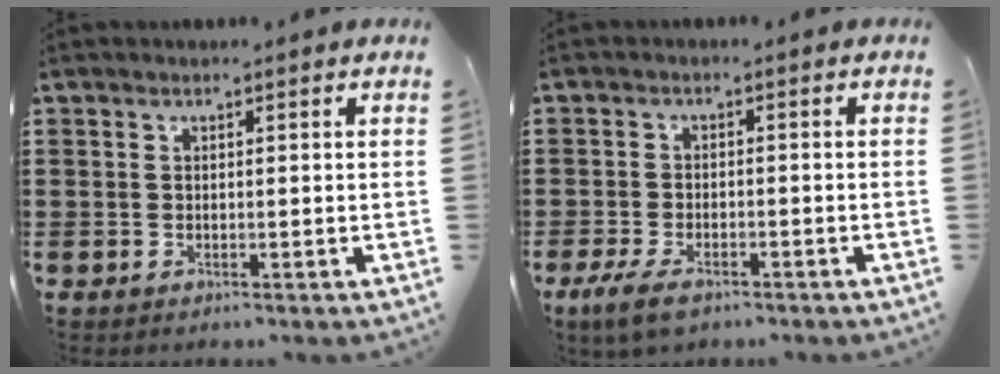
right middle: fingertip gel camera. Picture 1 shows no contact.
{"total": 3.7, "force": [-2.4, 1.6, 2.3], "torque": [-0.053, 0.001, -0.046]}